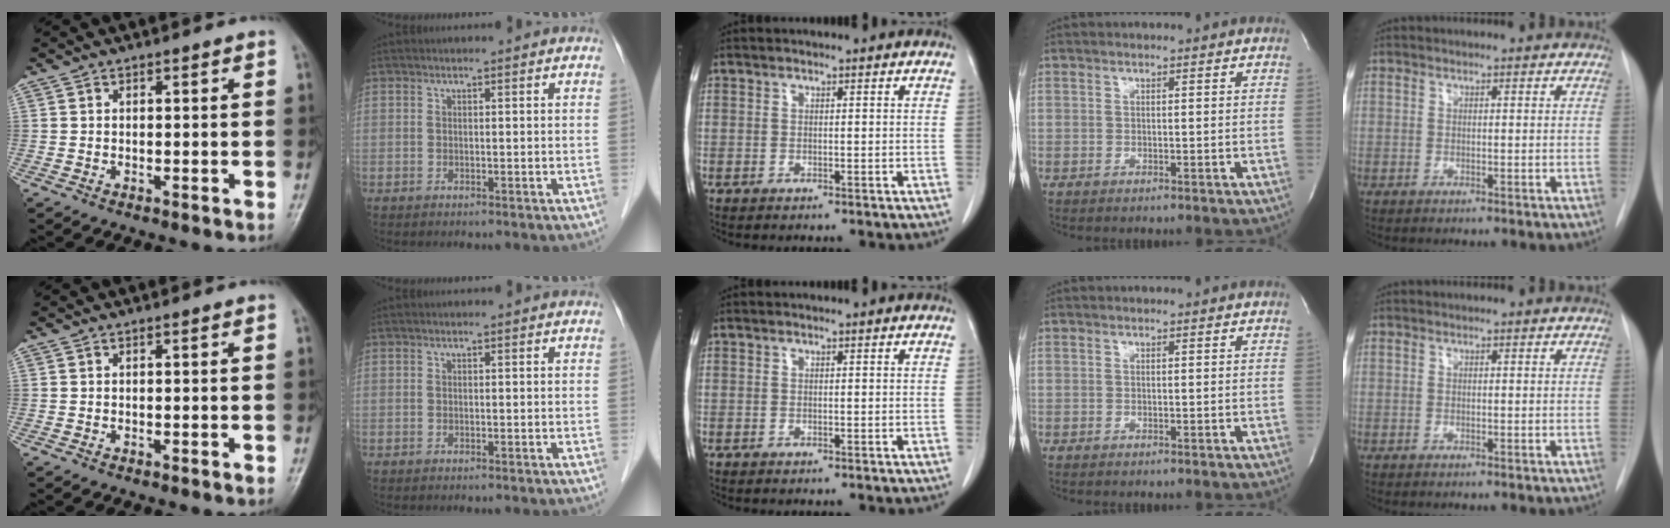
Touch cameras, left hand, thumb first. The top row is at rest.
{}